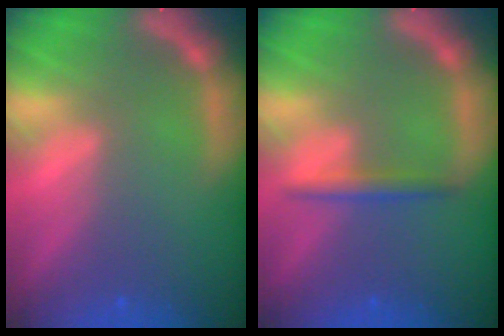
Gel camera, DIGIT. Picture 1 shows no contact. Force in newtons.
{"total": 1.9}